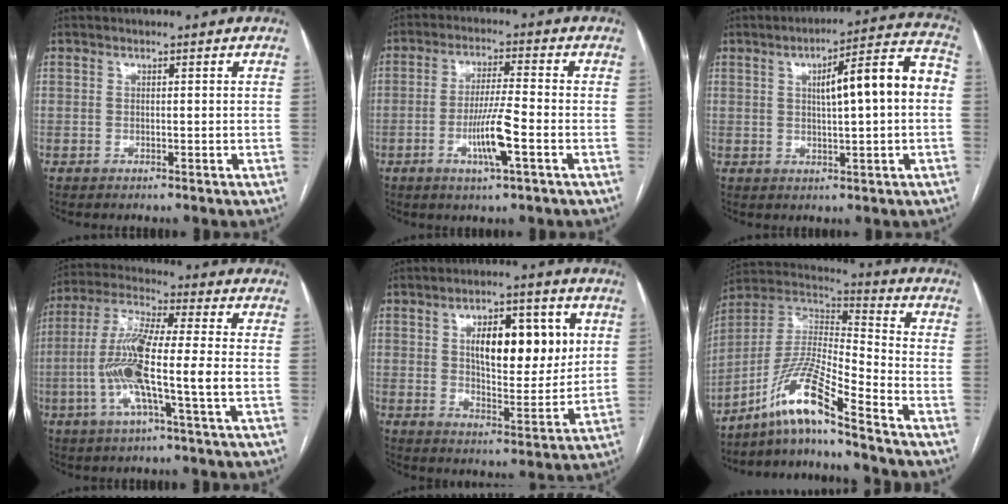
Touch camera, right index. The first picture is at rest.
{"total": 7.7, "force": [-2.8, 0.1, 7.1], "torque": [-0.136, -0.007, -0.052]}
{"total": 12.0, "force": [1.0, 1.3, 11.9], "torque": [-0.165, 0.035, 0.013]}
{"total": 12.9, "force": [-2.6, 0.4, 12.6], "torque": [-0.256, 0.004, -0.058]}
{"total": 13.3, "force": [3.7, 5.1, 11.7], "torque": [-0.173, 0.009, 0.062]}
{"total": 12.0, "force": [-9.1, -1.0, 7.8], "torque": [-0.157, 0.006, -0.173]}